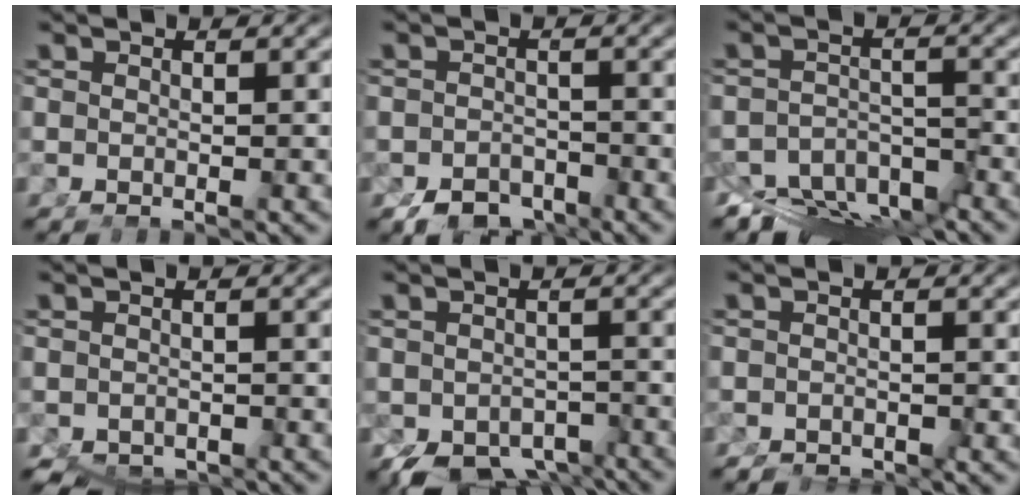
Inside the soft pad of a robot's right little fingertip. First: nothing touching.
{"total": 3.9, "force": [-3.2, 2.1, 0.8], "torque": [0.002, -0.018, -0.048]}
{"total": 8.7, "force": [-5.4, 5.3, 4.4], "torque": [-0.065, -0.021, -0.087]}
{"total": 4.0, "force": [-3.2, 2.0, 1.5], "torque": [-0.035, -0.035, -0.036]}
{"total": 7.5, "force": [-4.9, 4.4, 3.5], "torque": [-0.047, -0.040, -0.060]}
{"total": 2.3, "force": [-2.2, 0.4, 0.1], "torque": [0.000, -0.018, -0.027]}